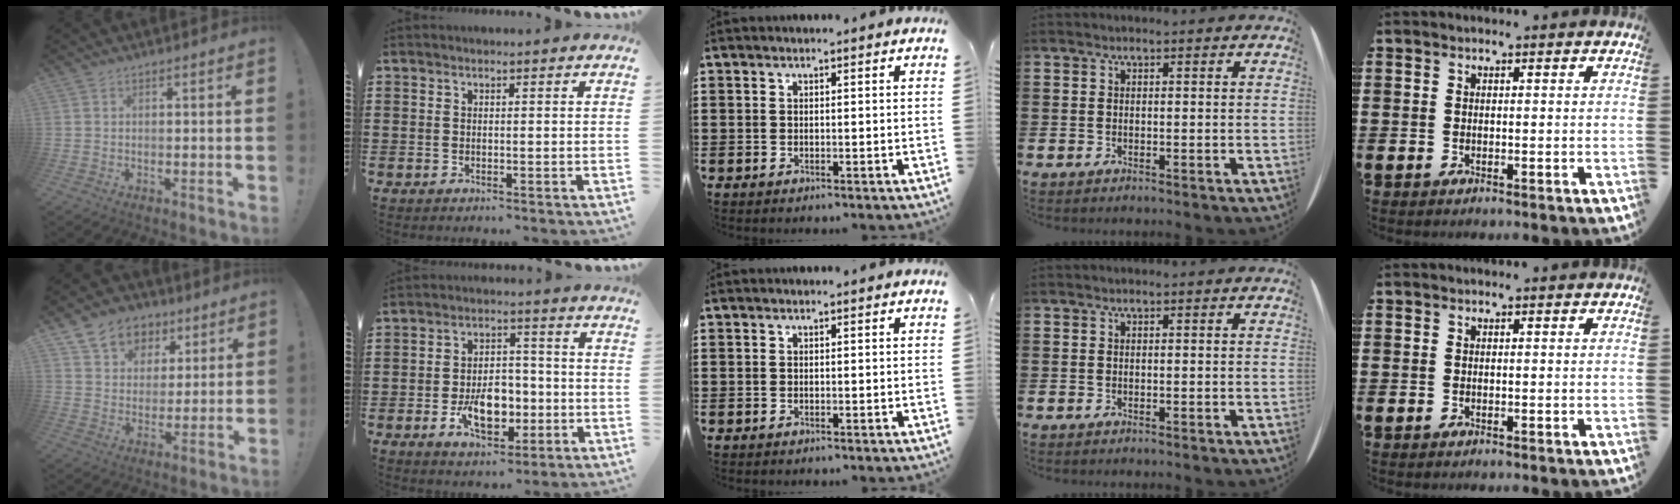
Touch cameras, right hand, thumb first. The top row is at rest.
{"thumb": {"total": 10.7, "force": [5.9, 8.4, 3.2], "torque": [-0.047, -0.038, 0.118]}, "index": {"total": 8.6, "force": [-2.5, 5.1, 6.4], "torque": [-0.103, -0.001, -0.049]}}